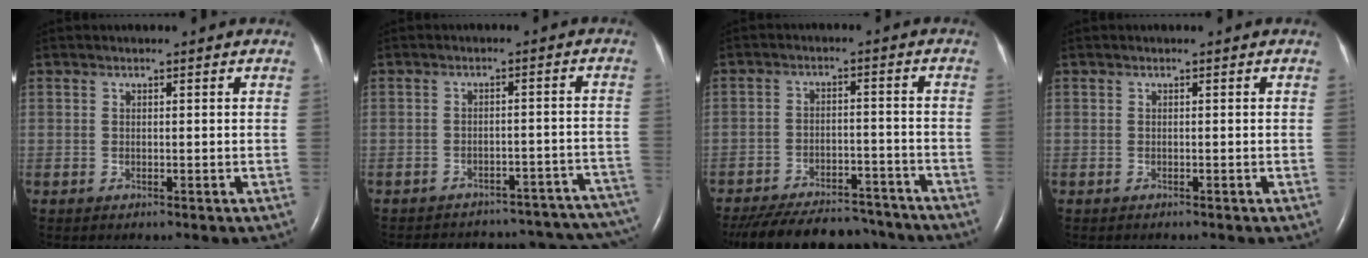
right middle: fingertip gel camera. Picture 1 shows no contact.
{"total": 24.0, "force": [-21.5, 6.8, 8.2], "torque": [-0.102, 0.016, -0.238]}
{"total": 18.6, "force": [-16.5, 5.8, 6.5], "torque": [-0.144, -0.011, -0.231]}
{"total": 0.7, "force": [-0.6, 0.2, 0.3], "torque": [-0.008, -0.001, -0.008]}